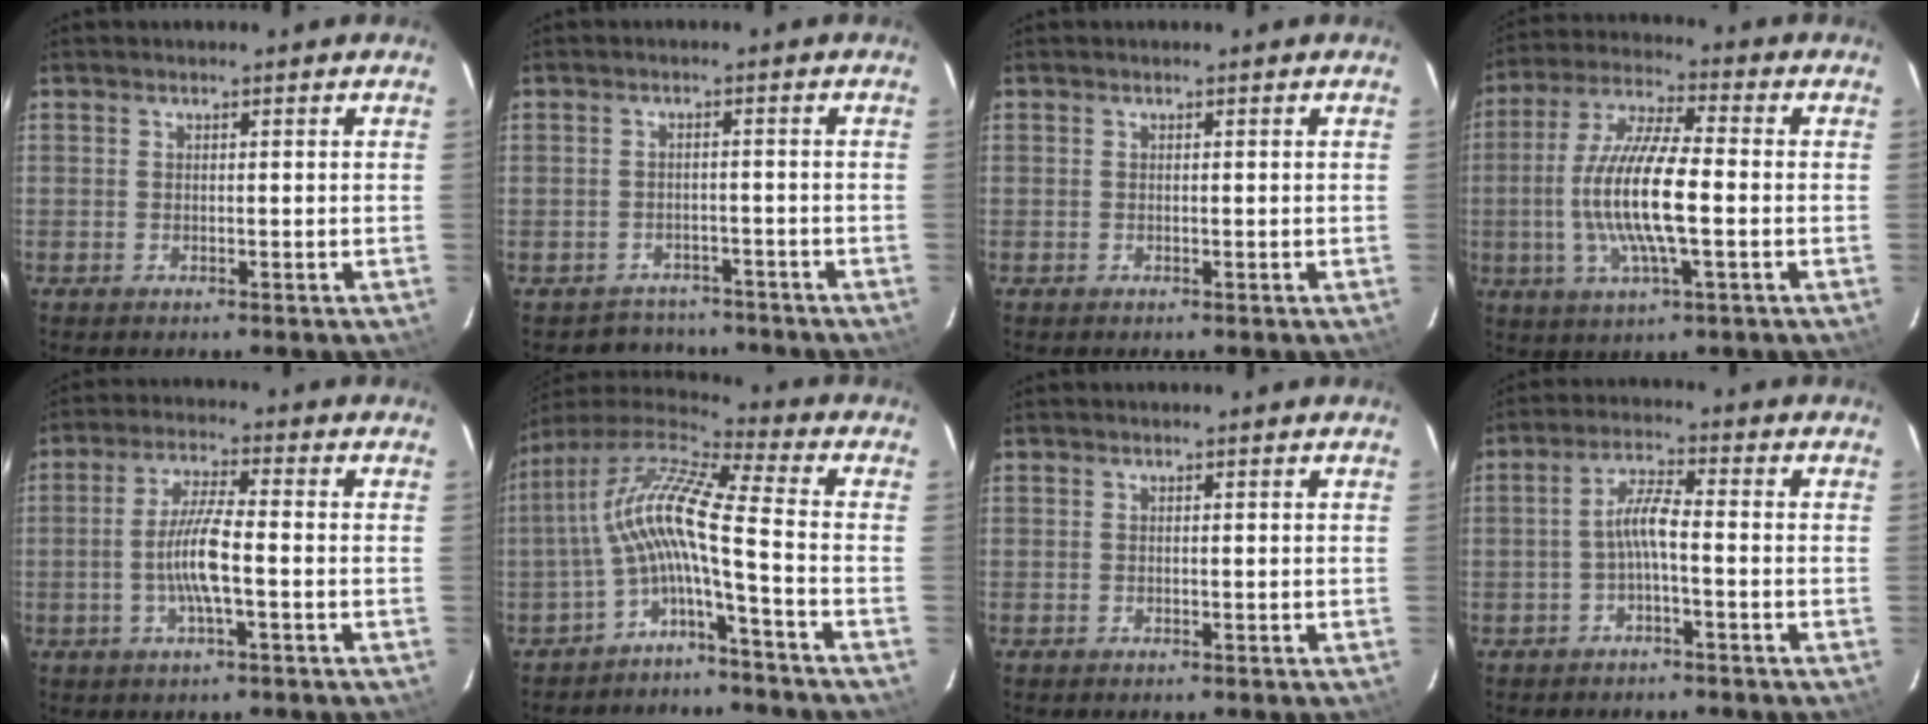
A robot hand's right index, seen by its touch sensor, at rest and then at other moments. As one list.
[{"total": 7.0, "force": [-5.6, 4.2, 0.7], "torque": [-0.024, 0.026, -0.073]}, {"total": 0.0}, {"total": 14.7, "force": [-2.2, 3.1, 14.2], "torque": [-0.287, 0.001, -0.043]}, {"total": 8.0, "force": [-1.8, 1.2, 7.6], "torque": [-0.150, 0.003, -0.035]}, {"total": 12.9, "force": [-3.3, 0.6, 12.4], "torque": [-0.228, 0.007, -0.068]}, {"total": 0.0}, {"total": 4.5, "force": [-1.7, 0.7, 4.2], "torque": [-0.085, 0.014, -0.031]}]